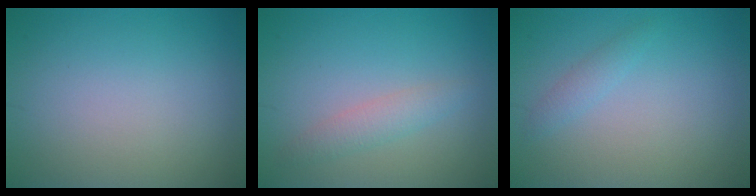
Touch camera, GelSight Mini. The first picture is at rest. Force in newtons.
{"total": 1.8, "press": 1.8, "slide": 0.0}
{"total": 1.1, "press": 1.1, "slide": 0.1}